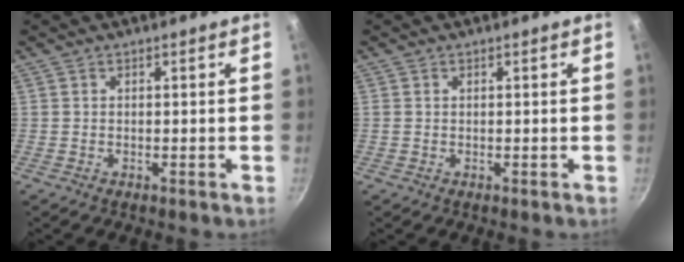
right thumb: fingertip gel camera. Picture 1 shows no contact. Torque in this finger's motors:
{"motor_torque": [0.10, 0.02, -0.59, 0.20, 0.04]}